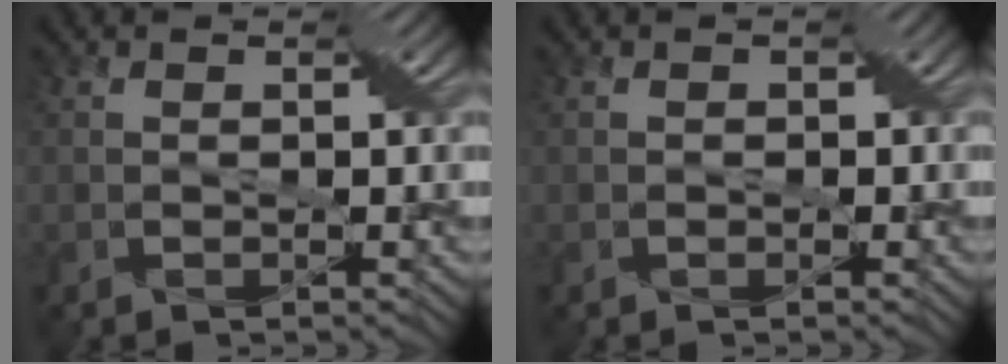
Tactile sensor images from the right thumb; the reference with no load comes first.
{"total": 0.8, "force": [-0.2, 0.7, 0.2], "torque": [0.000, 0.002, -0.005]}